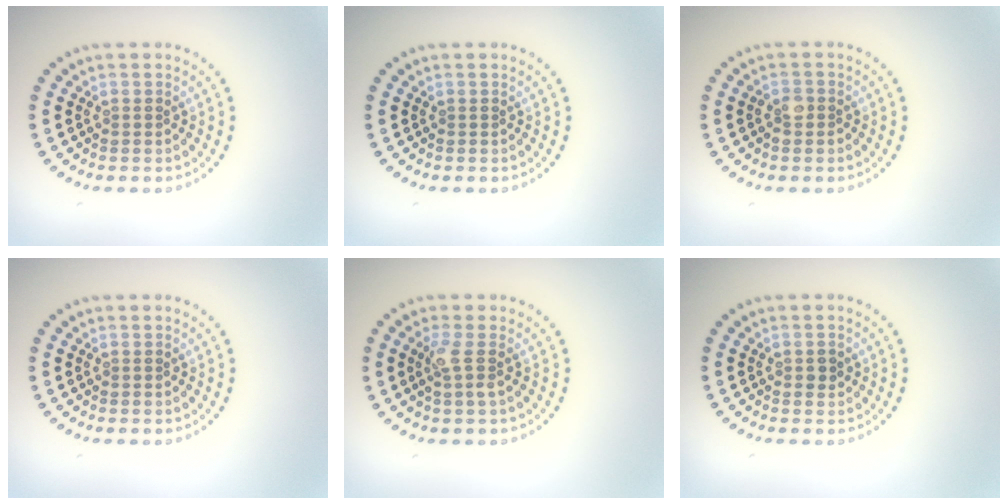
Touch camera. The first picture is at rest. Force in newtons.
{"total": 0.0}
{"total": 1.5, "press": 1.4, "slide": 0.7}
{"total": 0.0}
{"total": 1.8, "press": 1.4, "slide": 1.1}
{"total": 1.0, "press": 1.0, "slide": 0.2}